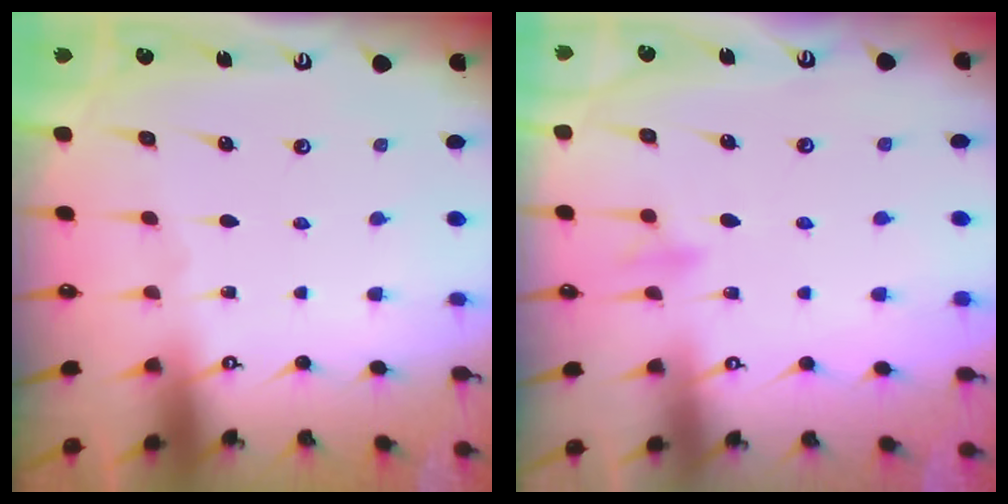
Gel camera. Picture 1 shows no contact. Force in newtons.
{"total": 8.2, "press": 8.1, "slide": 1.5}